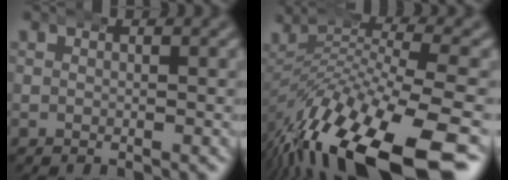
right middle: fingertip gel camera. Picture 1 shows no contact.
{"total": 11.4, "force": [-5.5, 4.9, 8.8], "torque": [-0.172, -0.025, -0.066]}